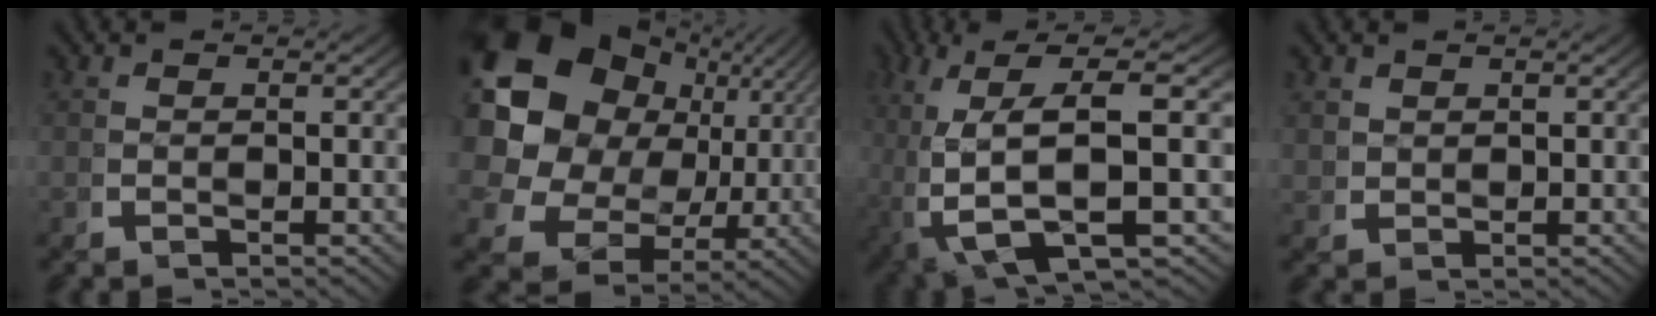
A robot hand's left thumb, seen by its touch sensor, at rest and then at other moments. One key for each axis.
{"total": 18.5, "fx": 1.7, "fy": 13.8, "fz": 12.2, "tx": -0.250, "ty": -0.039, "tz": 0.035}
{"total": 12.0, "fx": -2.8, "fy": 6.4, "fz": 9.7, "tx": -0.200, "ty": -0.045, "tz": -0.034}
{"total": 1.4, "fx": 0.8, "fy": 1.0, "fz": 0.5, "tx": -0.009, "ty": -0.002, "tz": 0.021}